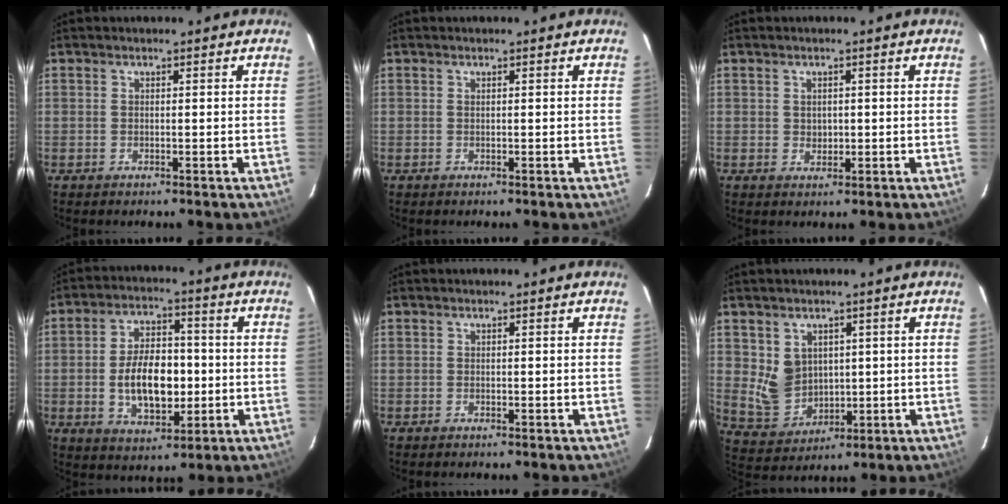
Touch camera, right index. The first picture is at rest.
{"total": 0.0}
{"total": 1.9, "force": [0.2, 1.7, 0.8], "torque": [-0.011, 0.002, 0.007]}
{"total": 12.2, "force": [-1.6, 6.8, 10.0], "torque": [-0.189, 0.011, -0.015]}
{"total": 0.0}
{"total": 7.5, "force": [1.9, 6.5, 3.3], "torque": [-0.067, -0.003, 0.061]}